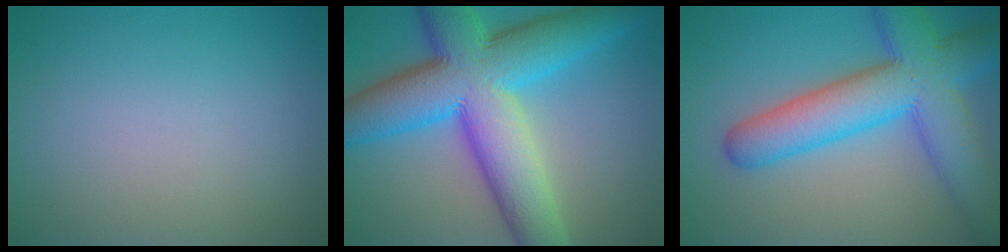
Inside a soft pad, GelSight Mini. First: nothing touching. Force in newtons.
{"total": 13.7, "press": 13.7, "slide": 0.2}
{"total": 10.1, "press": 10.0, "slide": 0.5}